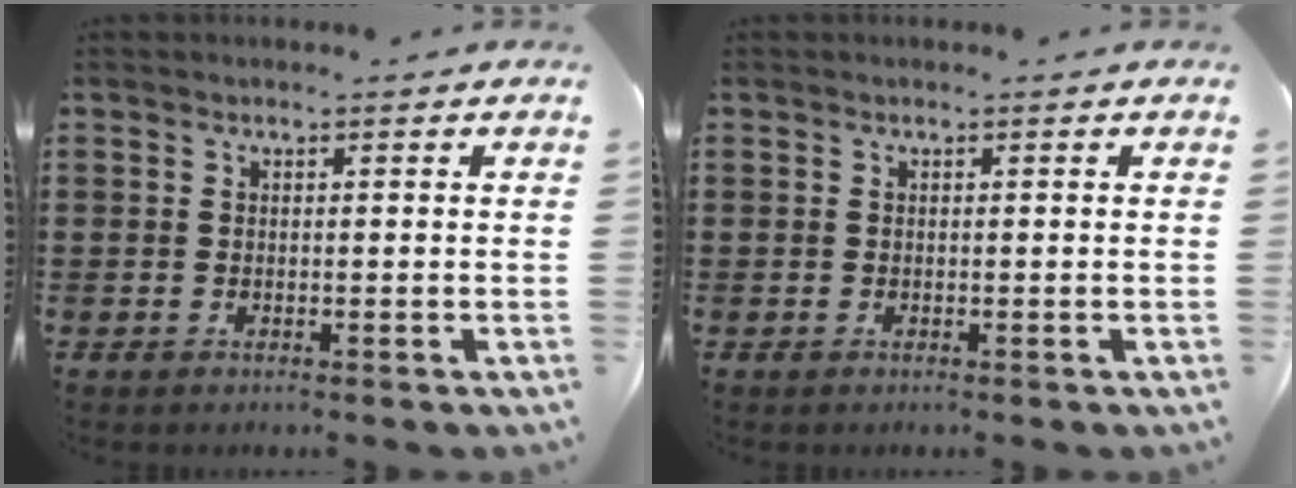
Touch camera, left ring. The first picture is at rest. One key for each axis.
{"total": 0.0}